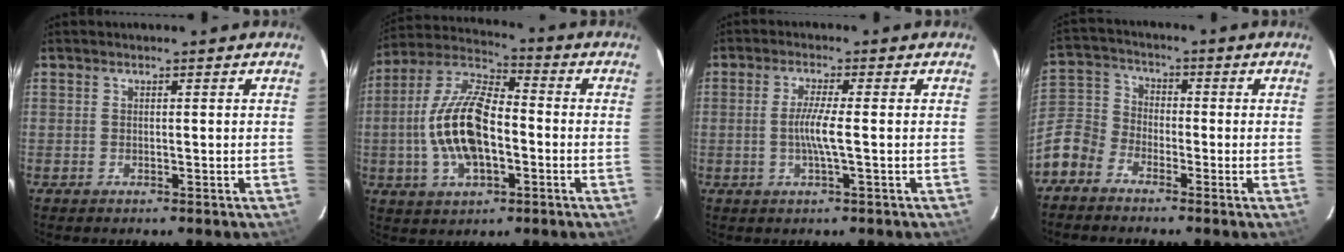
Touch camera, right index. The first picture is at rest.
{"total": 15.7, "force": [-2.7, 7.2, 13.7], "torque": [-0.283, 0.007, -0.052]}
{"total": 4.3, "force": [-0.7, -0.4, 4.2], "torque": [-0.083, -0.004, -0.015]}
{"total": 9.1, "force": [-5.5, 6.6, 3.2], "torque": [-0.083, 0.024, -0.128]}